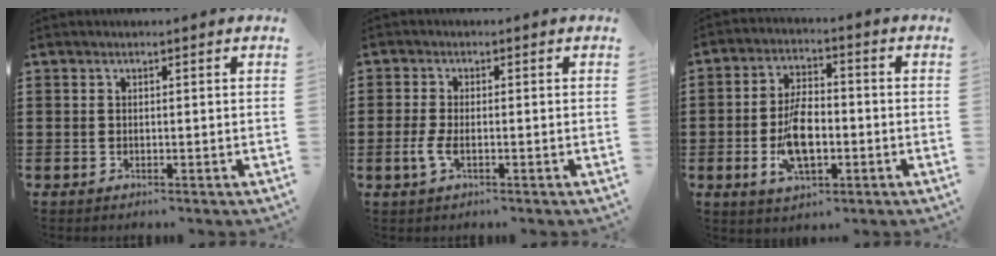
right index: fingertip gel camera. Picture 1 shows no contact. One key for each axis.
{"total": 2.7, "fx": -1.0, "fy": 1.0, "fz": 2.2, "tx": -0.054, "ty": -0.007, "tz": -0.022}
{"total": 8.5, "fx": -1.7, "fy": 4.2, "fz": 7.2, "tx": -0.150, "ty": 0.004, "tz": -0.032}